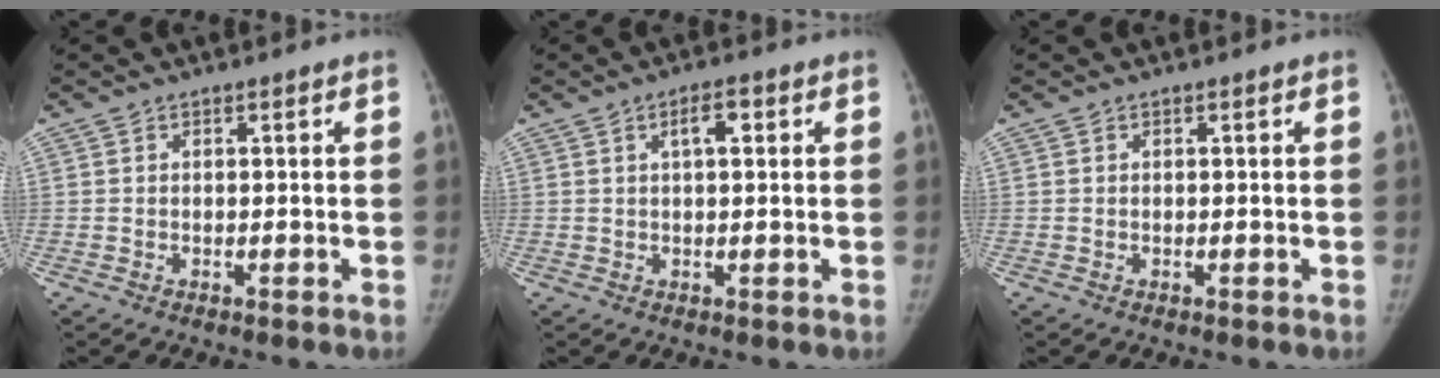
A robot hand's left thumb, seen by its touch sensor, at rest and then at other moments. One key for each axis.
{"total": 3.5, "fx": 1.2, "fy": 1.4, "fz": 3.0, "tx": -0.046, "ty": 0.005, "tz": 0.018}
{"total": 0.0}